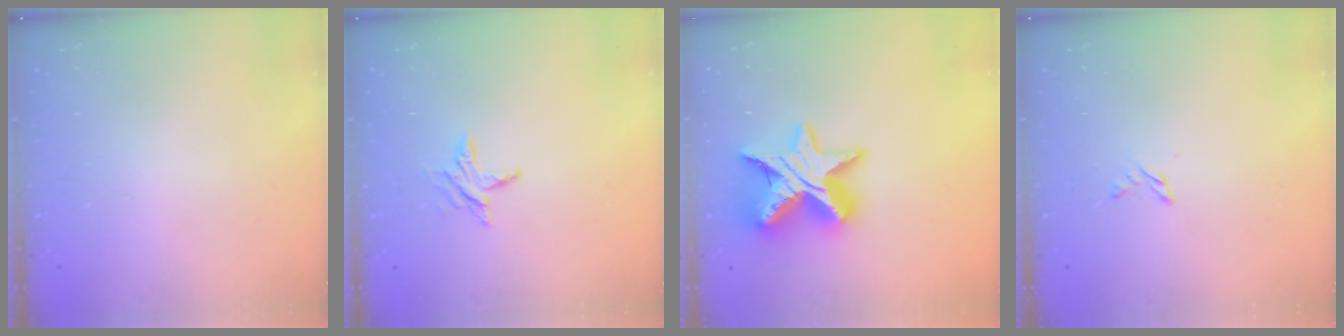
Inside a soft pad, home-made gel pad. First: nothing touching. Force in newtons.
{"total": 6.4, "press": 6.3, "slide": 0.5}
{"total": 15.9, "press": 15.9, "slide": 1.1}
{"total": 2.6, "press": 2.6, "slide": 0.3}